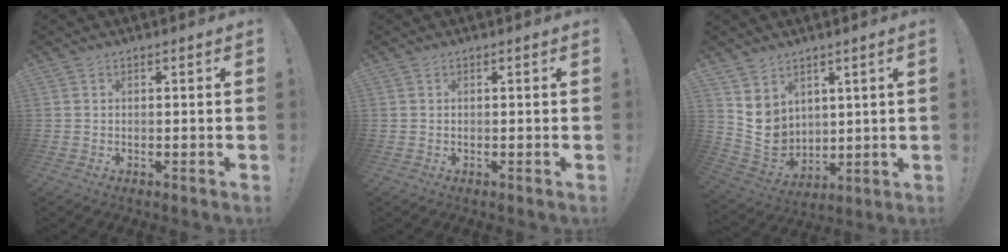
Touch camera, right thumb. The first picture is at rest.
{"total": 0.0}
{"total": 8.1, "force": [3.7, 6.8, 2.5], "torque": [-0.058, -0.039, 0.081]}